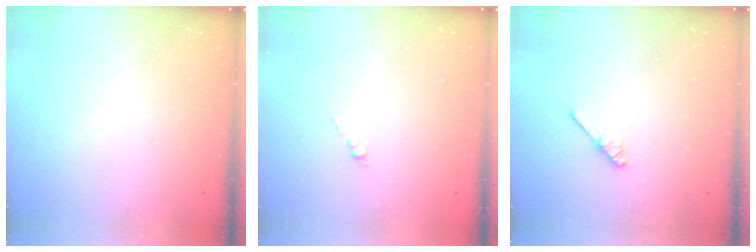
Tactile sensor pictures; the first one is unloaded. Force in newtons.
{"total": 0.0}
{"total": 4.5, "press": 4.4, "slide": 0.7}